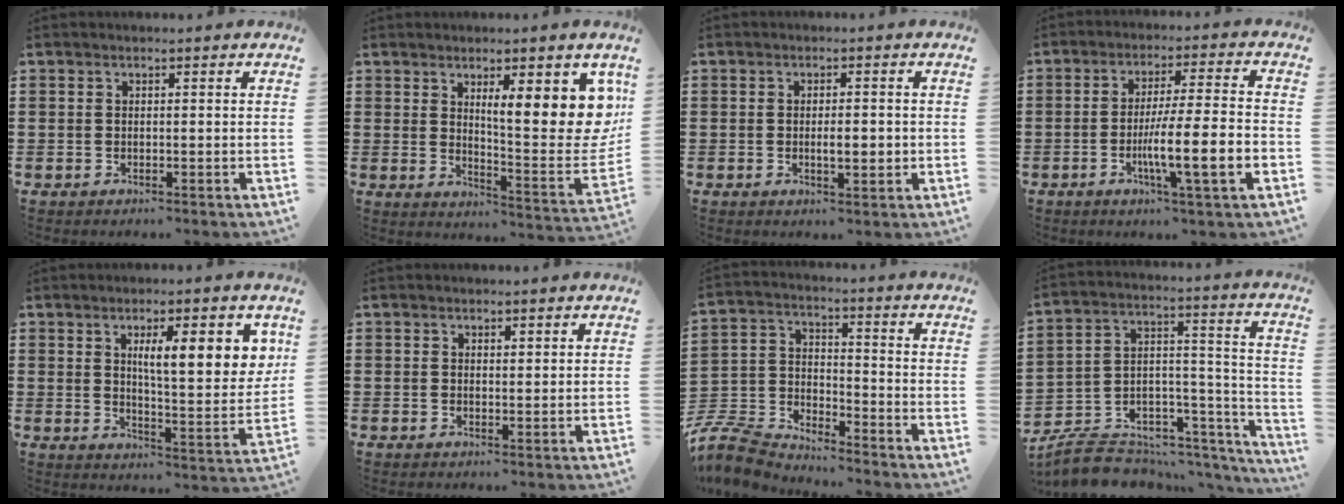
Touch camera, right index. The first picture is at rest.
{"total": 11.2, "force": [5.0, 3.0, 9.5], "torque": [-0.138, -0.026, 0.081]}
{"total": 3.7, "force": [-0.4, 1.1, 3.5], "torque": [-0.053, -0.003, -0.009]}
{"total": 9.2, "force": [-3.3, 0.3, 8.6], "torque": [-0.150, -0.010, -0.061]}
{"total": 9.4, "force": [3.8, 2.5, 8.2], "torque": [-0.132, -0.009, 0.055]}
{"total": 1.0, "force": [0.8, 0.5, 0.3], "torque": [-0.006, 0.003, 0.015]}
{"total": 7.1, "force": [-6.9, 1.3, 1.0], "torque": [-0.051, -0.006, -0.149]}
{"total": 6.8, "force": [-5.7, 3.5, 1.4], "torque": [-0.028, 0.001, -0.101]}